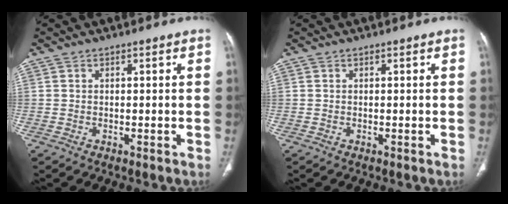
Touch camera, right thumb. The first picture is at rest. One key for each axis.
{"total": 0.0}